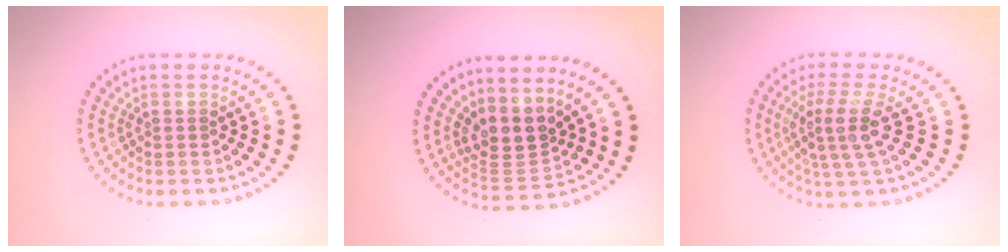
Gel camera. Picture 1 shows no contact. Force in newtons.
{"total": 3.5, "press": 2.6, "slide": 2.4}
{"total": 3.7, "press": 2.7, "slide": 2.6}